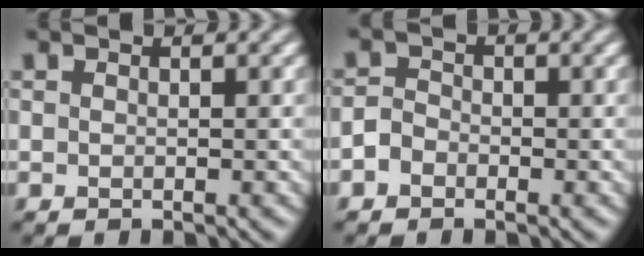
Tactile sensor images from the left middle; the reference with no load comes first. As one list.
[{"total": 1.7, "force": [-1.1, 1.2, 0.4], "torque": [0.002, 0.004, -0.029]}]